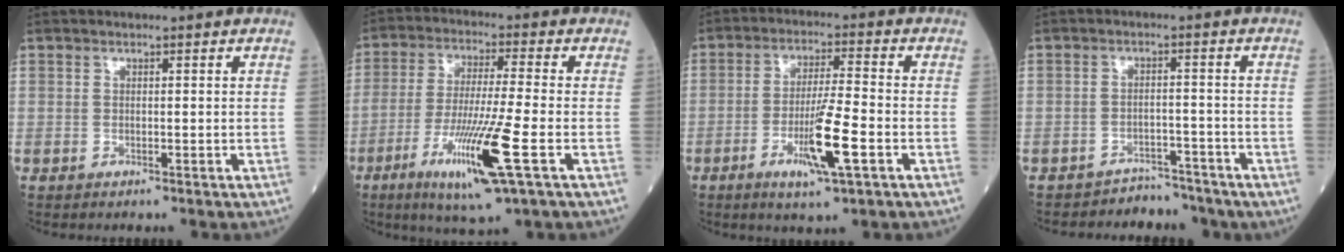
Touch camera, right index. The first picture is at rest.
{"total": 13.3, "force": [-5.3, -0.2, 12.2], "torque": [-0.239, -0.028, -0.095]}
{"total": 9.4, "force": [-3.5, 0.3, 8.7], "torque": [-0.161, -0.014, -0.063]}
{"total": 5.2, "force": [-4.5, 2.5, -0.7], "torque": [0.016, 0.021, -0.066]}